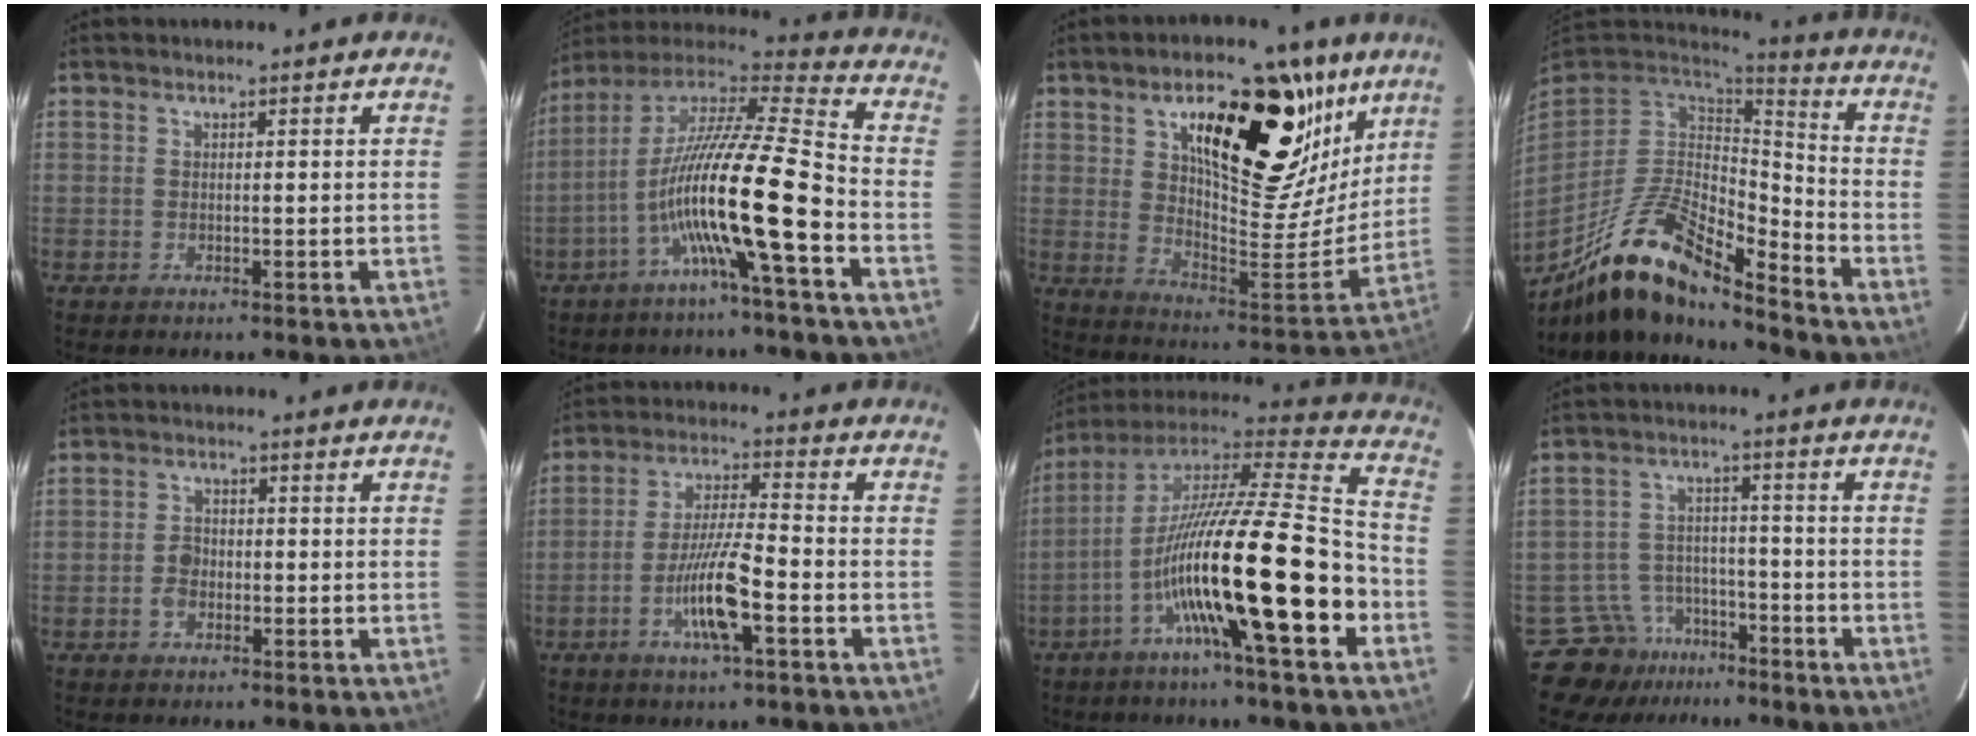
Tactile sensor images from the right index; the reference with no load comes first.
{"total": 17.5, "force": [-5.9, -0.2, 16.4], "torque": [-0.304, 0.006, -0.117]}
{"total": 23.7, "force": [11.2, 9.2, 18.8], "torque": [-0.265, 0.009, 0.179]}
{"total": 17.1, "force": [-13.2, 4.5, 9.8], "torque": [-0.172, 0.020, -0.237]}
{"total": 2.9, "force": [-0.8, 2.0, 1.9], "torque": [-0.038, 0.004, -0.017]}
{"total": 10.0, "force": [-3.8, 1.1, 9.2], "torque": [-0.174, -0.003, -0.070]}
{"total": 23.6, "force": [-7.7, 1.1, 22.3], "torque": [-0.373, -0.012, -0.137]}
{"total": 8.7, "force": [-6.1, 6.2, 0.0], "torque": [-0.001, 0.041, -0.092]}